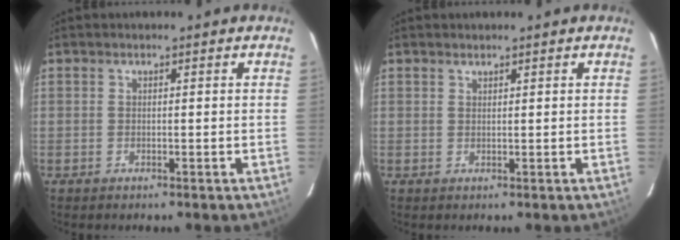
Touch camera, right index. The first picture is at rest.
{"total": 0.6, "force": [0.5, 0.2, 0.1], "torque": [0.000, 0.001, 0.011]}